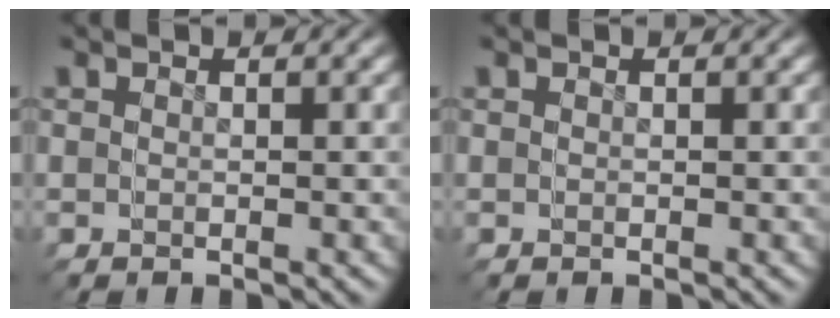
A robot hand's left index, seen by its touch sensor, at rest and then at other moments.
{"total": 0.0}